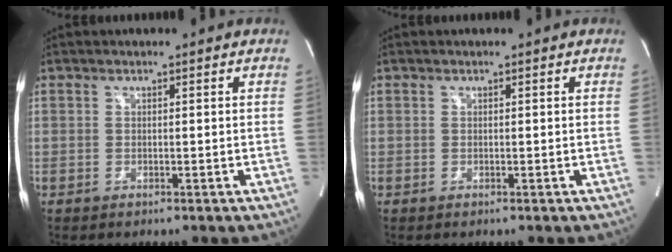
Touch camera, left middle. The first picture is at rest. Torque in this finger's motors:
{"motor_torque": [-0.02, -0.01, 0.06, 0.01]}